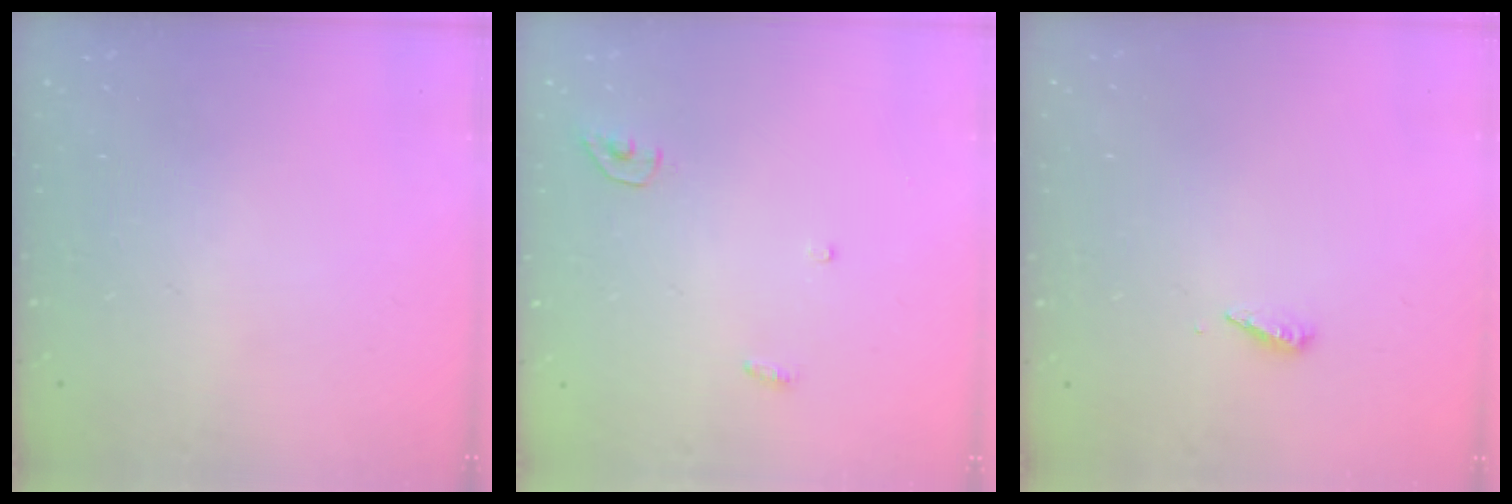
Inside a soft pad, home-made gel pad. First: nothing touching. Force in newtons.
{"total": 3.5, "press": 3.5, "slide": 0.3}
{"total": 2.8, "press": 2.8, "slide": 0.2}